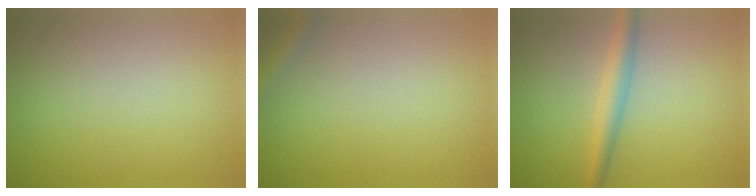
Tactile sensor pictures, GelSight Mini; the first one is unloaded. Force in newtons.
{"total": 1.4, "press": 1.3, "slide": 0.1}
{"total": 2.7, "press": 2.7, "slide": 0.0}